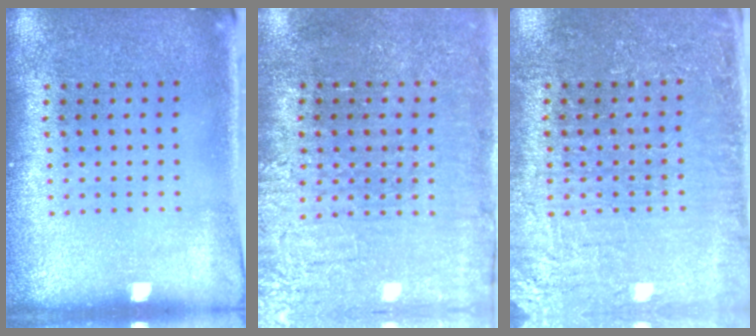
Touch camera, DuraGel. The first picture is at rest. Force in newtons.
{"total": 3.7, "press": 3.4, "slide": 1.3}
{"total": 3.5, "press": 3.4, "slide": 0.8}